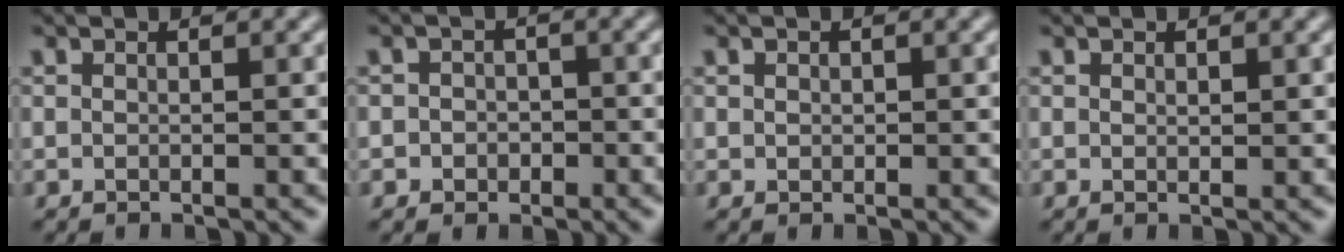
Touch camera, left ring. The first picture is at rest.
{"total": 2.1, "force": [-0.5, 2.0, 0.5], "torque": [0.014, 0.005, -0.023]}
{"total": 0.5, "force": [0.2, 0.5, 0.1], "torque": [0.000, -0.002, 0.004]}
{"total": 0.5, "force": [0.3, 0.2, 0.4], "torque": [-0.005, -0.002, 0.005]}